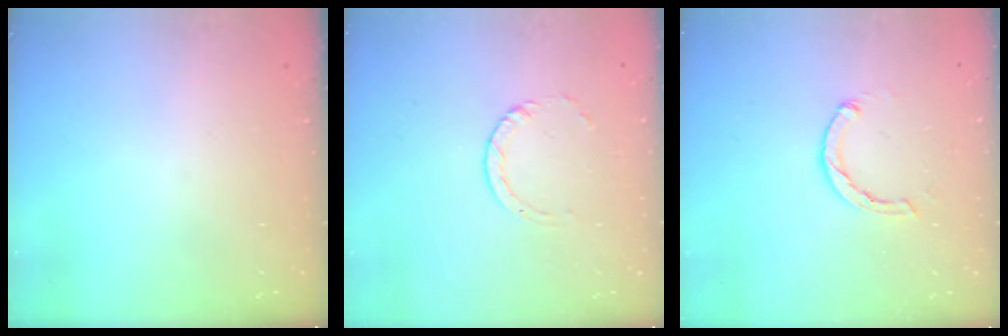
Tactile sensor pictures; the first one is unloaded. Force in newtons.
{"total": 1.0, "press": 1.0, "slide": 0.1}
{"total": 2.1, "press": 2.1, "slide": 0.3}